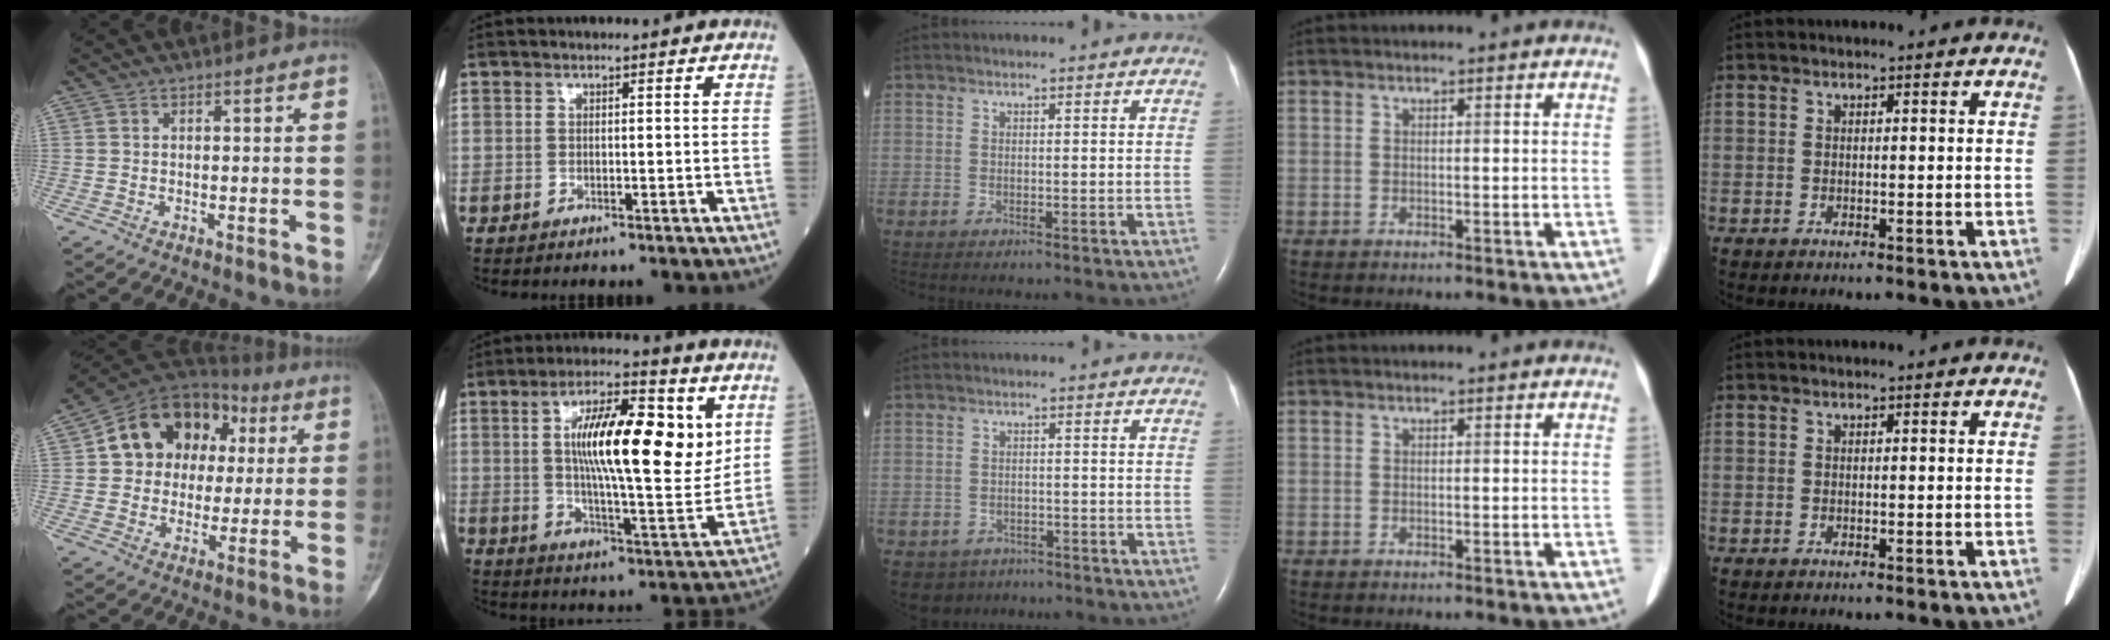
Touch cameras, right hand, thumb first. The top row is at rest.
{"thumb": {"total": 16.9, "force": [3.6, 13.5, 9.4], "torque": [-0.104, 0.028, 0.058]}, "index": {"total": 17.5, "force": [4.6, 3.9, 16.4], "torque": [-0.272, 0.007, 0.071]}, "middle": {"total": 4.8, "force": [-3.5, 3.4, 0.1], "torque": [-0.003, 0.005, -0.050]}}